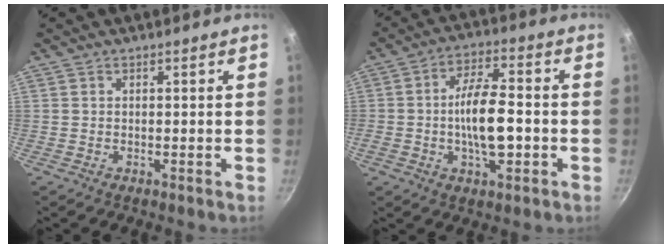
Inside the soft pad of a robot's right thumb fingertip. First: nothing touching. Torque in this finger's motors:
{"motor_torque": [1.51, 1.28, 1.64, -1.12, 0.51]}